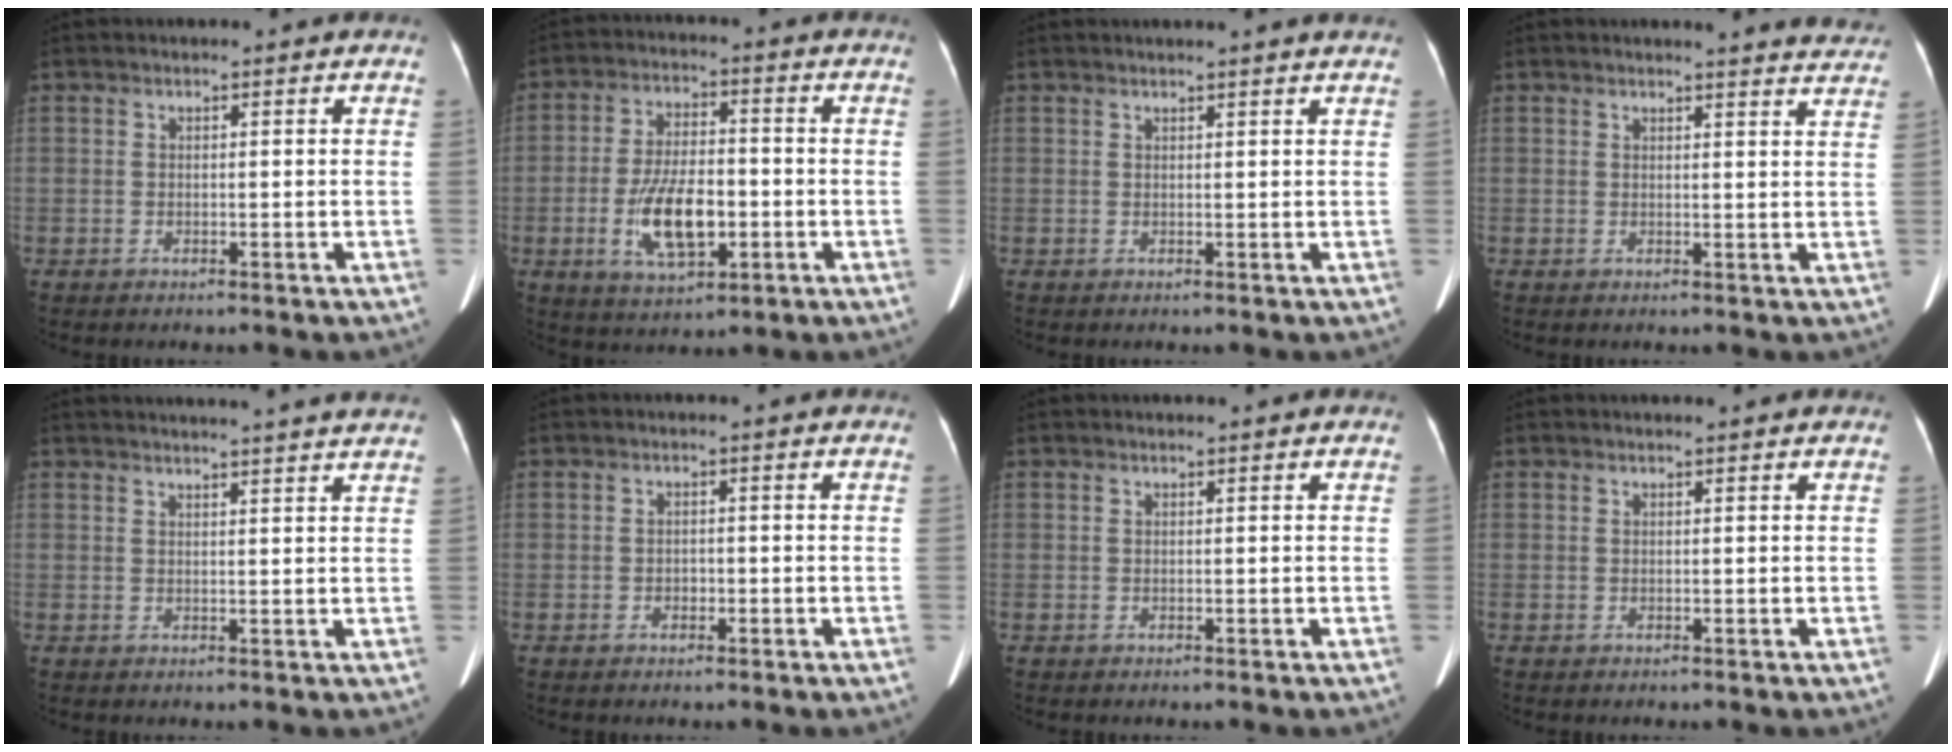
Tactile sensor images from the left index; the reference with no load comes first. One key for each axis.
{"total": 10.3, "fx": -2.8, "fy": 4.2, "fz": 9.0, "tx": -0.180, "ty": 0.001, "tz": -0.044}
{"total": 4.1, "fx": 3.7, "fy": -0.6, "fz": 1.6, "tx": -0.022, "ty": 0.016, "tz": 0.037}
{"total": 8.9, "fx": 8.8, "fy": 0.3, "fz": 1.6, "tx": -0.002, "ty": -0.037, "tz": 0.071}
{"total": 13.2, "fx": 12.3, "fy": -0.4, "fz": 4.8, "tx": -0.070, "ty": -0.001, "tz": 0.139}
{"total": 1.2, "fx": -0.6, "fy": 0.8, "fz": 0.7, "tx": -0.010, "ty": 0.004, "tz": -0.007}
{"total": 0.0}
{"total": 0.9, "fx": 0.9, "fy": 0.1, "fz": 0.3, "tx": -0.010, "ty": 0.008, "tz": 0.011}